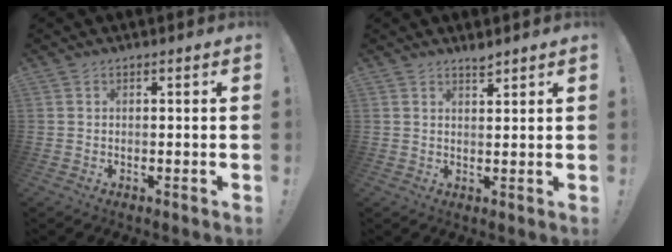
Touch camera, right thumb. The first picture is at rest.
{"total": 2.4, "force": [2.2, 0.2, 0.9], "torque": [0.003, -0.019, 0.035]}